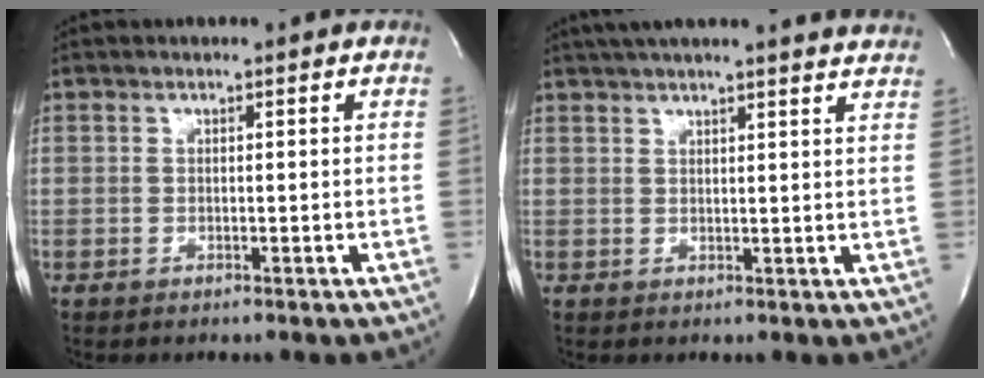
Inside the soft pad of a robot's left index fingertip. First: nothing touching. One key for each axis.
{"total": 19.2, "fx": 17.5, "fy": 0.5, "fz": 7.8, "tx": -0.126, "ty": 0.005, "tz": 0.217}